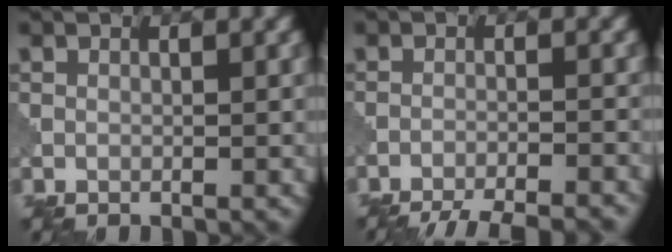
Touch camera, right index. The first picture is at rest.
{"total": 8.4, "force": [-7.8, 1.5, 2.8], "torque": [-0.034, -0.003, -0.112]}